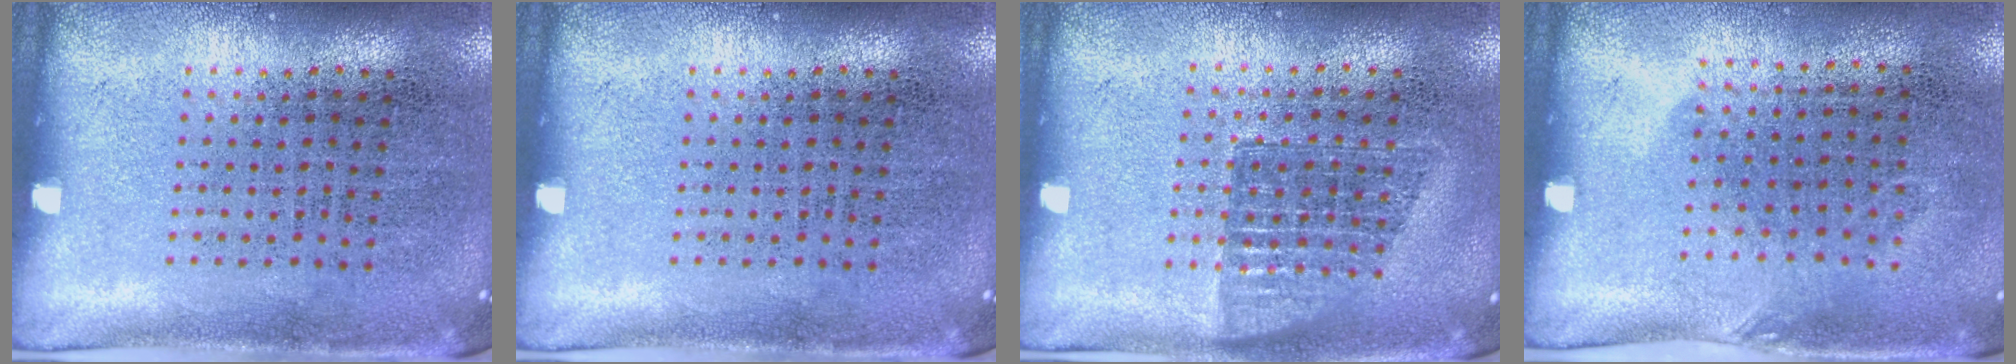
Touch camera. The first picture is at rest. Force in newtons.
{"total": 0.0}
{"total": 1.2, "press": 1.0, "slide": 0.6}
{"total": 0.8, "press": 0.6, "slide": 0.5}